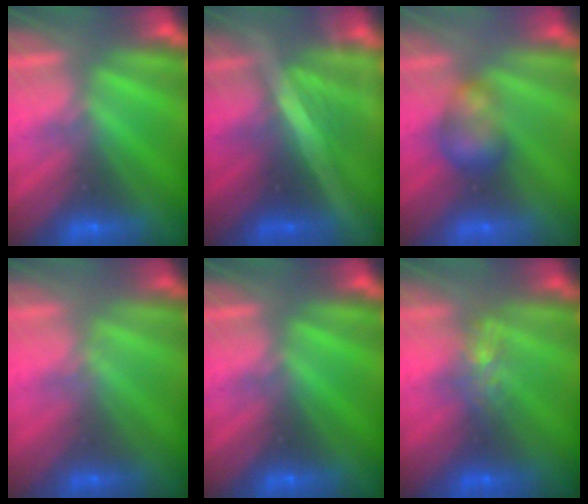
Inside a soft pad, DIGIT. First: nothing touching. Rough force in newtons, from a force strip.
{"total": 1.2}
{"total": 3.0}
{"total": 2.1}
{"total": 0.0}
{"total": 4.8}